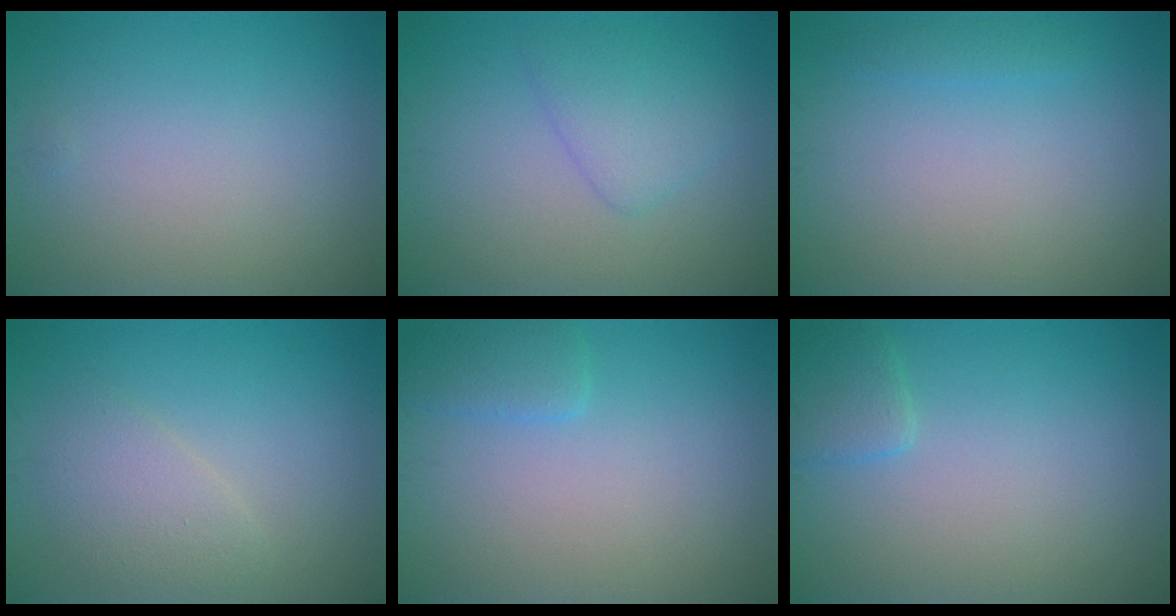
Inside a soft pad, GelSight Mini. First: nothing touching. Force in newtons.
{"total": 2.7, "press": 2.7, "slide": 0.1}
{"total": 1.0, "press": 1.0, "slide": 0.1}
{"total": 2.4, "press": 2.3, "slide": 0.2}
{"total": 1.7, "press": 1.7, "slide": 0.2}
{"total": 1.7, "press": 1.7, "slide": 0.1}